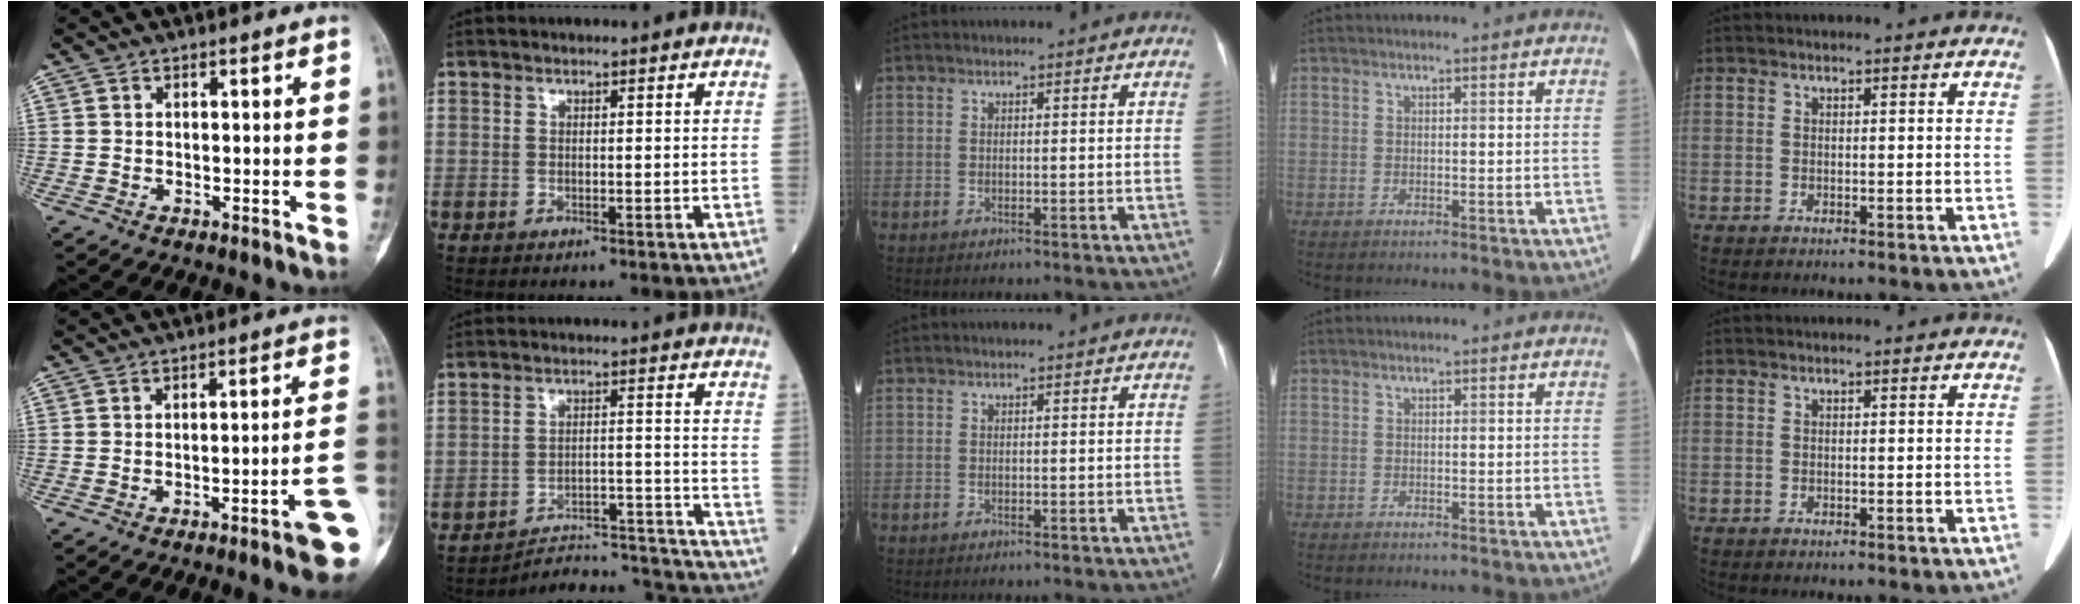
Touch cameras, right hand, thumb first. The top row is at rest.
{"thumb": {"total": 9.3, "force": [-4.1, 0.5, 8.4], "torque": [-0.105, 0.027, -0.053]}, "index": {"total": 17.1, "force": [-17.0, 0.3, 1.9], "torque": [-0.003, 0.033, -0.228]}}